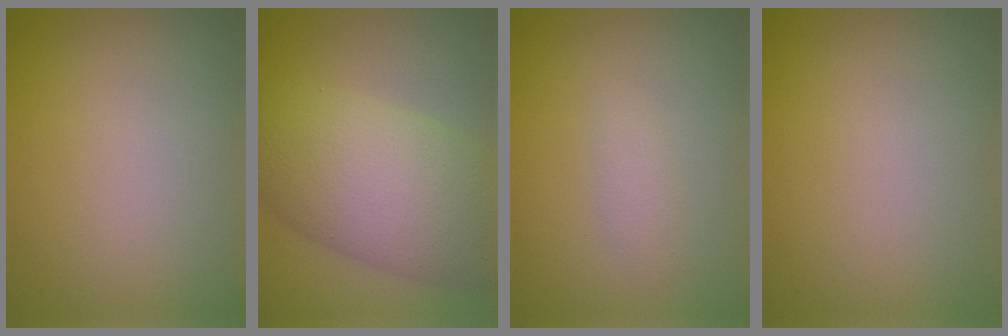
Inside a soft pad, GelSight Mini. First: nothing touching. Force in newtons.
{"total": 10.2, "press": 10.2, "slide": 0.1}
{"total": 1.2, "press": 1.2, "slide": 0.0}
{"total": 0.0}